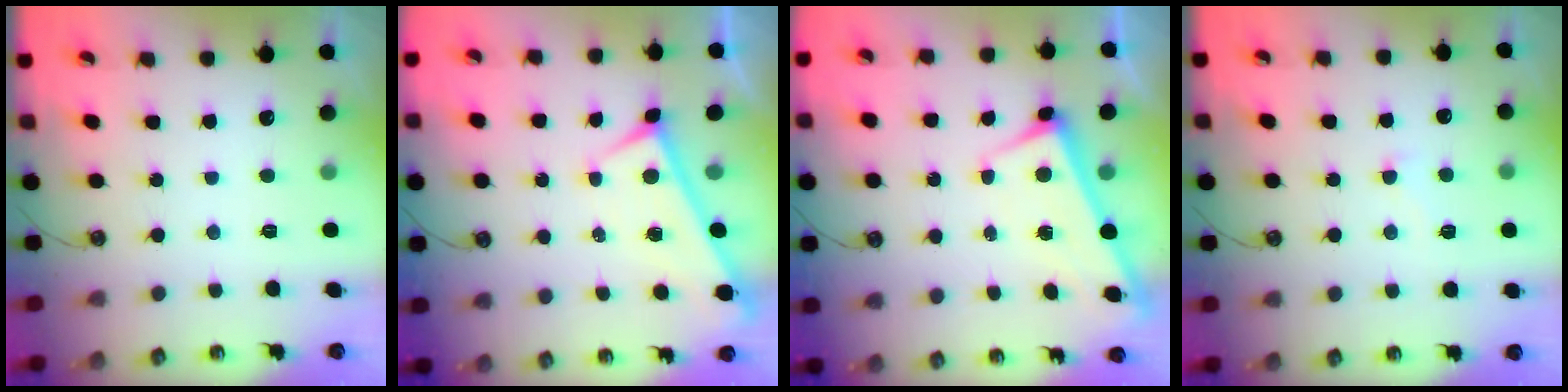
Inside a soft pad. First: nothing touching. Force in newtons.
{"total": 0.0}
{"total": 2.8, "press": 2.8, "slide": 0.5}
{"total": 4.1, "press": 4.0, "slide": 0.9}